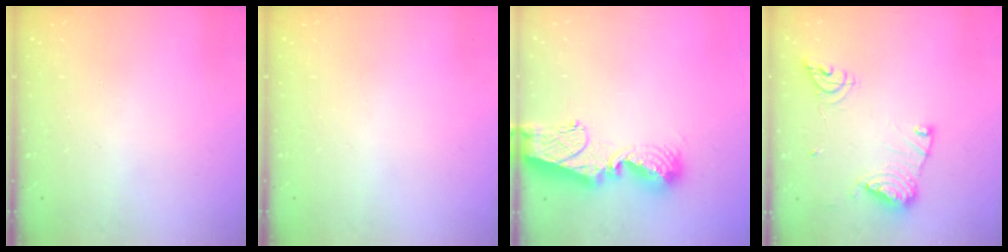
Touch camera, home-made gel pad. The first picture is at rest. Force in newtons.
{"total": 0.0}
{"total": 12.9, "press": 12.9, "slide": 1.4}
{"total": 13.4, "press": 13.3, "slide": 1.4}